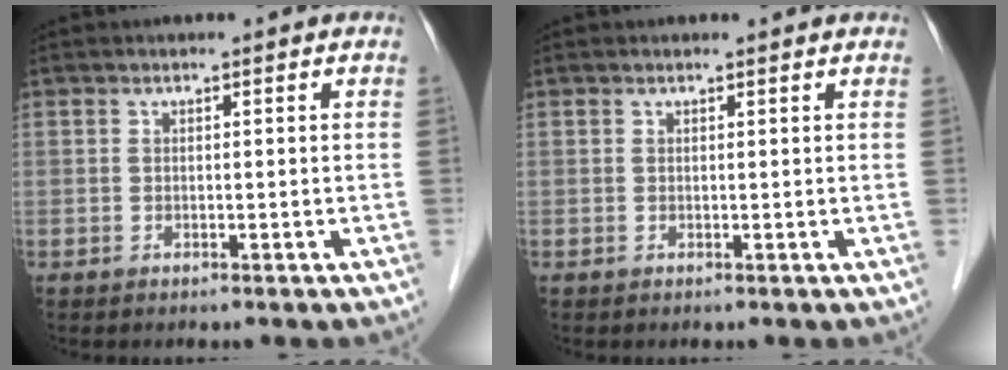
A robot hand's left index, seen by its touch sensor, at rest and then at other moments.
{"total": 1.0, "force": [1.0, 0.1, 0.1], "torque": [-0.012, 0.004, 0.011]}